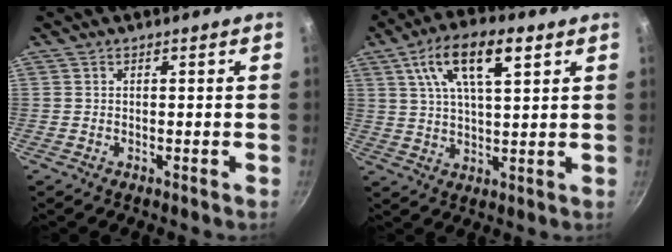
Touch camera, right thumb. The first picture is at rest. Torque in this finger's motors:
{"motor_torque": [0.04, 3.50, 1.32, -0.09, 0.15]}